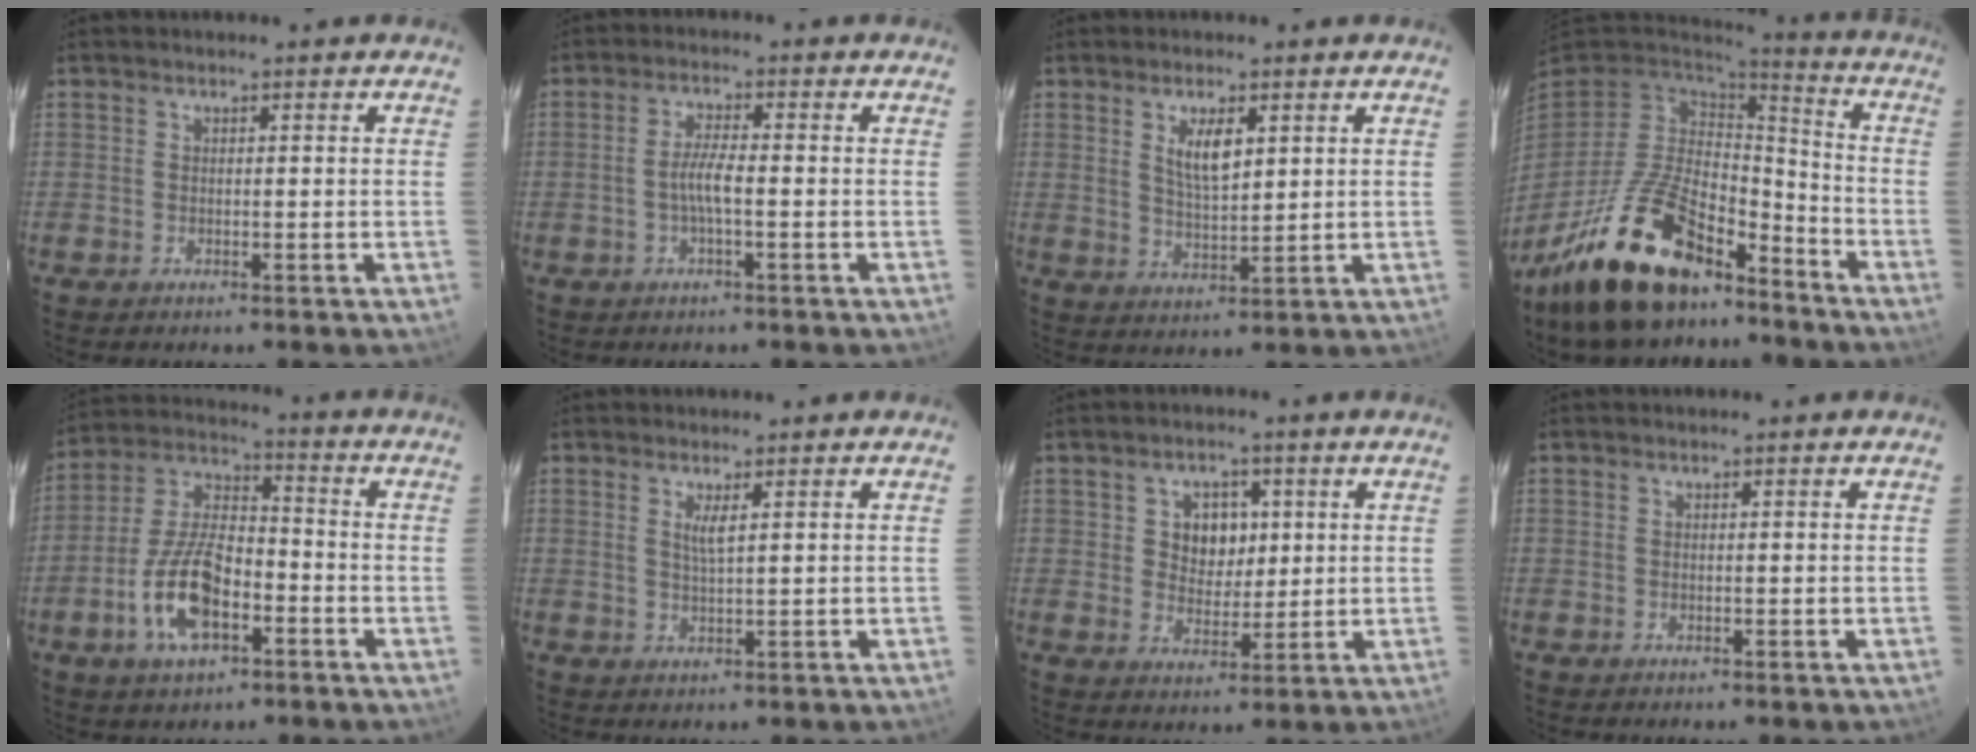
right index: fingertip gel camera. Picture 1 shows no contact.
{"total": 3.6, "force": [-1.0, 0.3, 3.4], "torque": [-0.068, 0.003, -0.019]}
{"total": 5.8, "force": [2.3, 2.3, 4.8], "torque": [-0.084, -0.003, 0.046]}
{"total": 21.5, "force": [-14.7, 9.2, 12.8], "torque": [-0.263, -0.014, -0.250]}
{"total": 13.4, "force": [-5.3, 6.1, 10.7], "torque": [-0.223, 0.007, -0.096]}
{"total": 2.3, "force": [1.0, 0.1, 2.1], "torque": [-0.036, -0.003, 0.017]}
{"total": 6.1, "force": [1.4, 5.0, 3.1], "torque": [-0.050, 0.010, 0.030]}
{"total": 0.0}